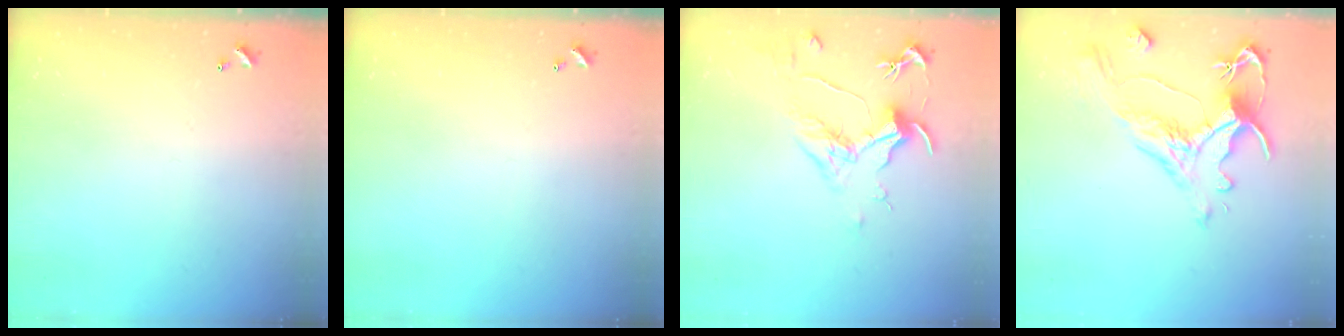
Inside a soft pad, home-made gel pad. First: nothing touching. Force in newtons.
{"total": 0.0}
{"total": 1.6, "press": 1.4, "slide": 0.7}
{"total": 1.7, "press": 0.9, "slide": 1.5}